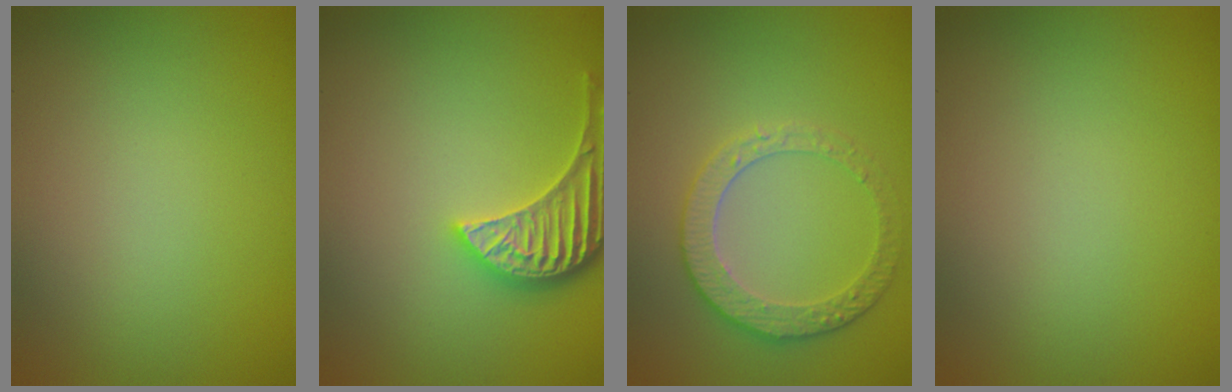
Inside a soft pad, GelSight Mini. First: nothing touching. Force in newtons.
{"total": 3.8, "press": 3.6, "slide": 1.4}
{"total": 3.6, "press": 3.3, "slide": 1.4}
{"total": 0.0}